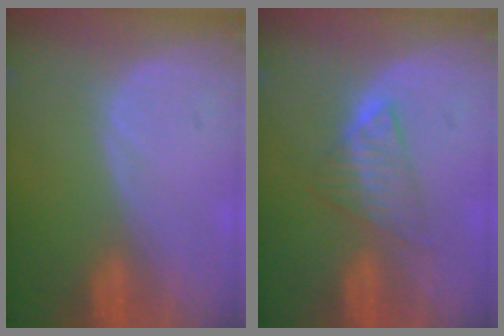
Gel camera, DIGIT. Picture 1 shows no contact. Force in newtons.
{"total": 4.4, "press": 4.3, "slide": 0.8}